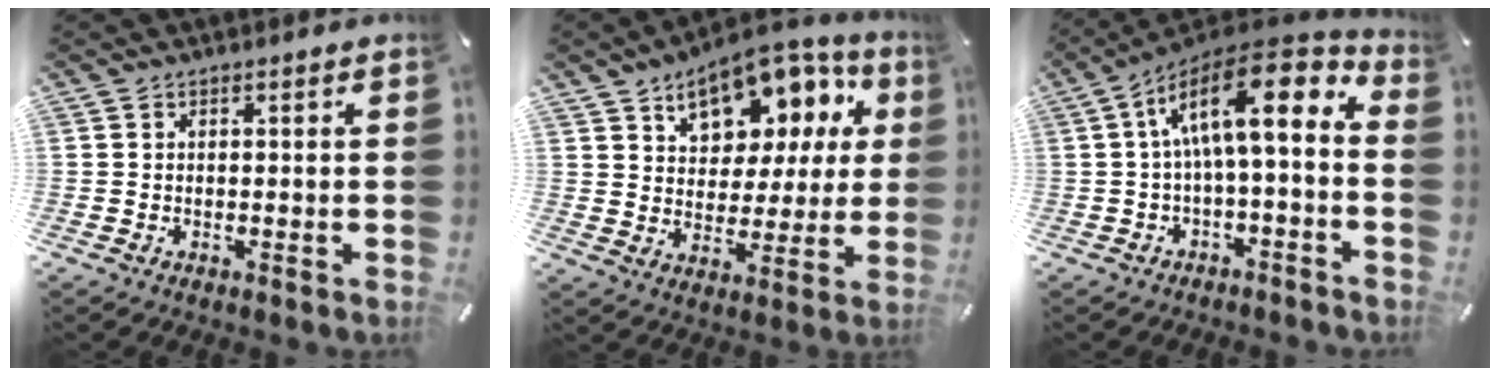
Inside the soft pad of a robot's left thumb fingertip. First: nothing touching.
{"total": 13.9, "force": [8.6, 8.8, 6.5], "torque": [-0.099, -0.056, 0.151]}
{"total": 16.5, "force": [3.3, 6.2, 15.0], "torque": [-0.250, -0.015, 0.053]}